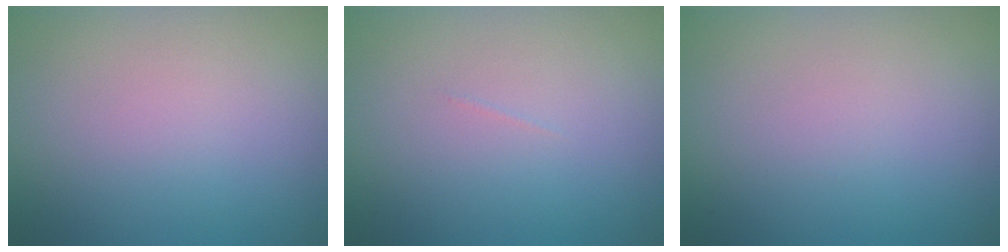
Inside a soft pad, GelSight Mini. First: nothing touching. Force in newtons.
{"total": 0.0}
{"total": 0.0}